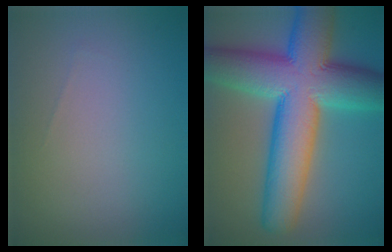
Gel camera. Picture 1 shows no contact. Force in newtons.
{"total": 14.0, "press": 14.0, "slide": 0.4}